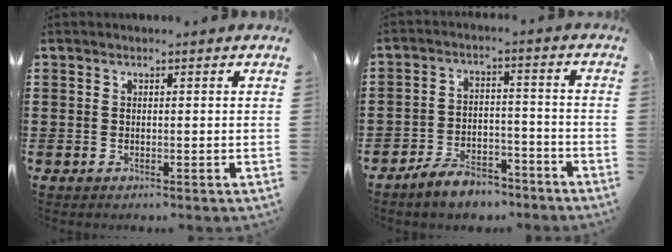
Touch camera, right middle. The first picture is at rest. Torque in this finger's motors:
{"motor_torque": [2.14, 0.00, 0.13, 0.11]}